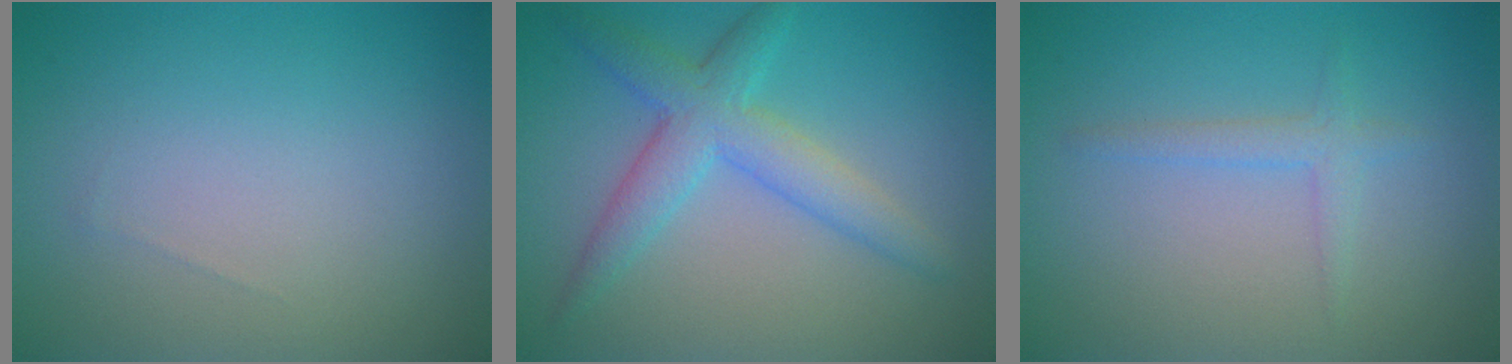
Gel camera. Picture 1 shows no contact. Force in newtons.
{"total": 4.4, "press": 4.4, "slide": 0.0}
{"total": 1.5, "press": 1.5, "slide": 0.0}